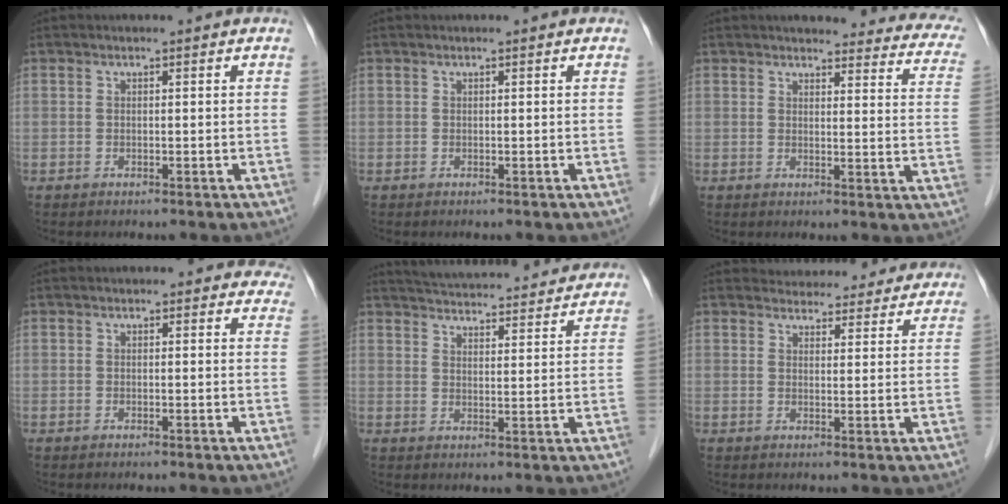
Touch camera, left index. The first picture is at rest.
{"total": 0.0}
{"total": 19.9, "force": [18.3, 4.4, 6.5], "torque": [-0.047, -0.049, 0.180]}
{"total": 3.8, "force": [3.4, 1.6, 0.2], "torque": [0.025, -0.011, 0.012]}
{"total": 21.9, "force": [20.5, 3.4, 6.7], "torque": [-0.106, 0.005, 0.265]}
{"total": 14.7, "force": [13.9, 4.3, 2.6], "torque": [-0.010, 0.007, 0.156]}